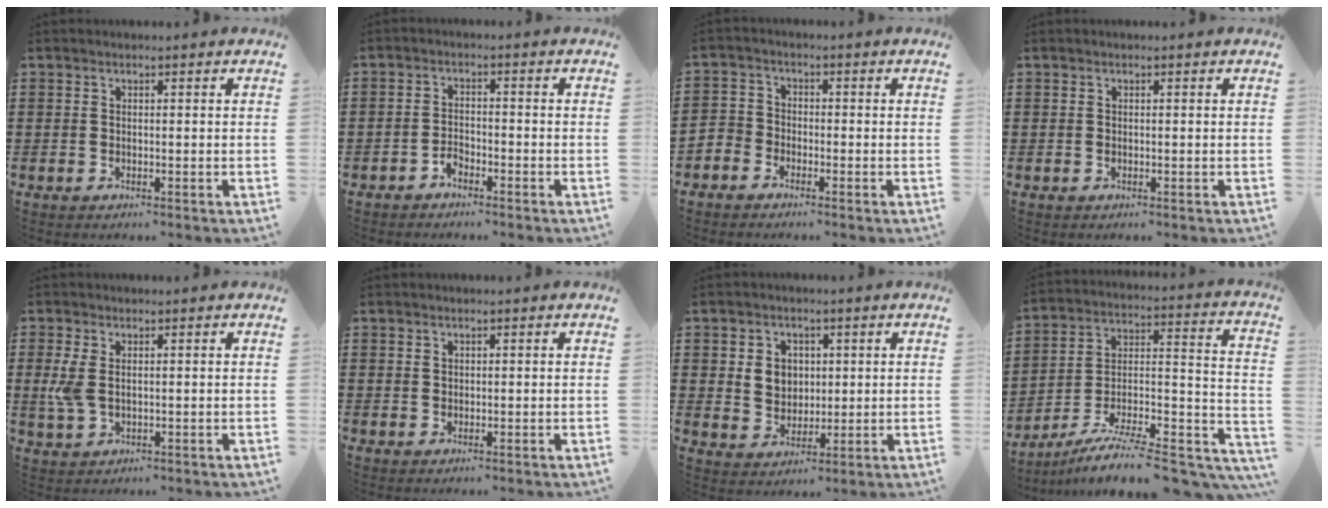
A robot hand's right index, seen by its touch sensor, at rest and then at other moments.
{"total": 2.1, "force": [-1.8, 0.9, 0.4], "torque": [-0.014, 0.003, -0.039]}
{"total": 2.5, "force": [-2.2, 1.3, -0.2], "torque": [-0.013, 0.001, -0.052]}
{"total": 0.0}
{"total": 4.4, "force": [0.5, 2.4, 3.6], "torque": [-0.103, -0.003, 0.001]}
{"total": 0.7, "force": [0.5, 0.4, 0.0], "torque": [-0.001, 0.000, 0.011]}
{"total": 4.4, "force": [1.1, 3.9, 1.5], "torque": [-0.038, 0.011, 0.017]}
{"total": 10.2, "force": [-8.2, 1.1, 5.9], "torque": [-0.079, 0.013, -0.154]}